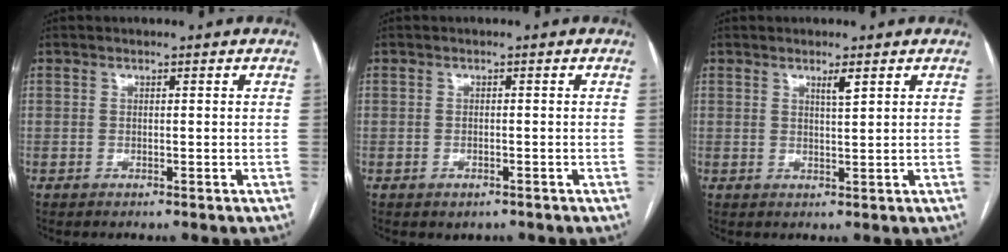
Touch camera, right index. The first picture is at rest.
{"total": 1.4, "force": [-0.8, 1.0, 0.6], "torque": [-0.012, 0.000, -0.003]}
{"total": 2.0, "force": [1.2, -0.1, 1.6], "torque": [-0.031, -0.006, 0.021]}